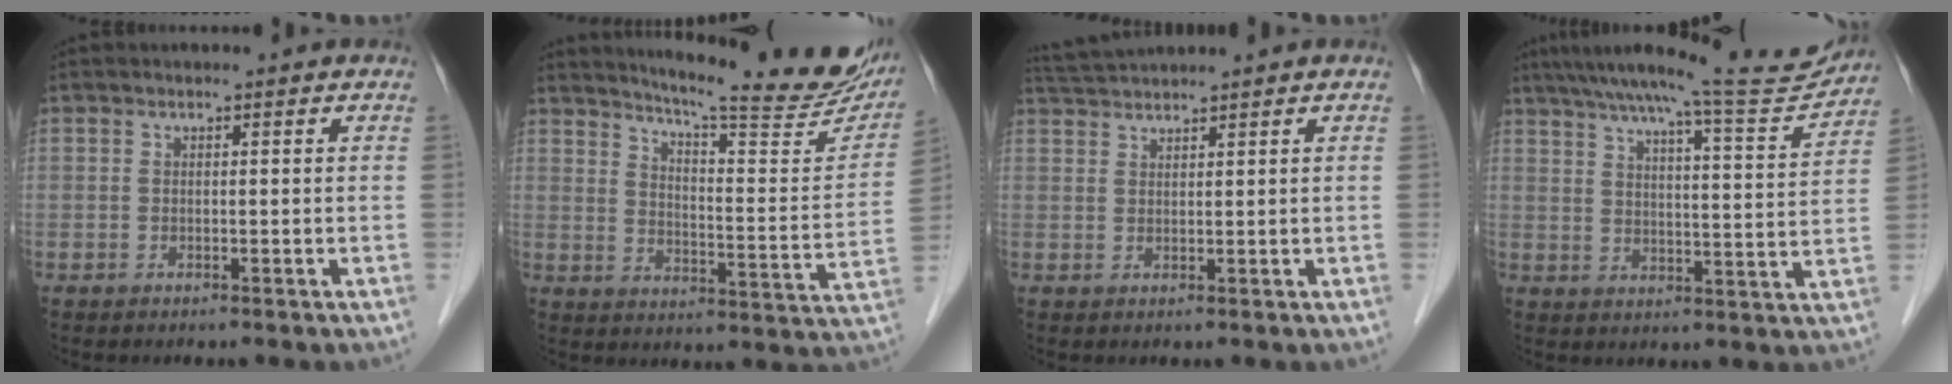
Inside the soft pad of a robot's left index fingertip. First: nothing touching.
{"total": 22.5, "force": [19.8, 2.0, 10.6], "torque": [-0.148, -0.065, 0.246]}
{"total": 3.5, "force": [3.4, -1.0, 0.5], "torque": [-0.013, 0.019, 0.069]}
{"total": 17.0, "force": [15.8, 0.2, 6.5], "torque": [-0.101, -0.022, 0.213]}